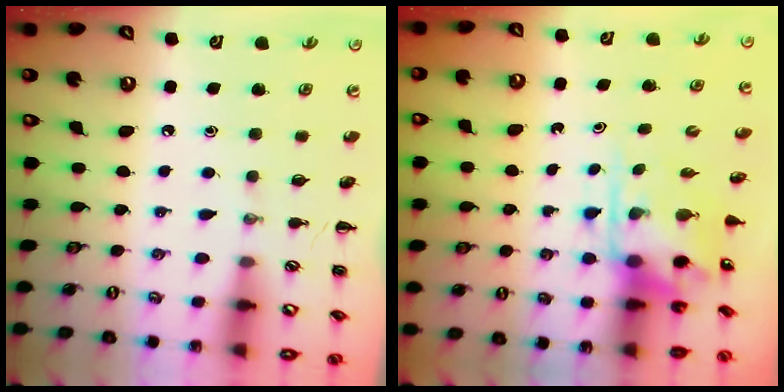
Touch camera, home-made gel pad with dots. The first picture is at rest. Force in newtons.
{"total": 4.6, "press": 4.6, "slide": 0.5}